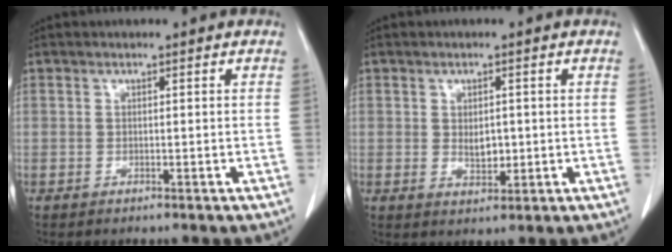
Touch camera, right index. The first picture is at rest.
{"total": 3.0, "force": [0.1, 1.7, 2.4], "torque": [-0.042, -0.005, 0.008]}